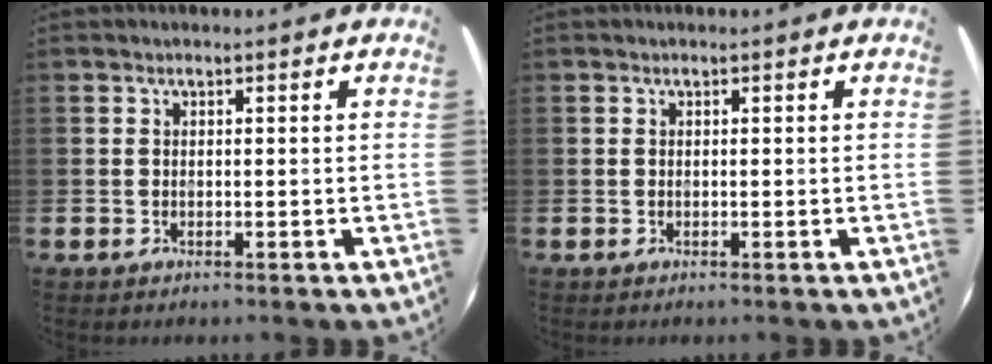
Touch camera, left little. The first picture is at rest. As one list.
[{"total": 0.0}]